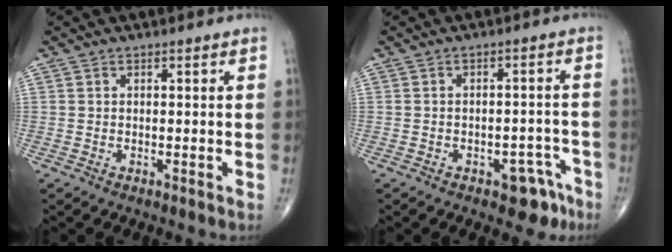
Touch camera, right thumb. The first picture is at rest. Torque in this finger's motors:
{"motor_torque": [2.37, 1.99, 0.26, -0.83, -0.07]}